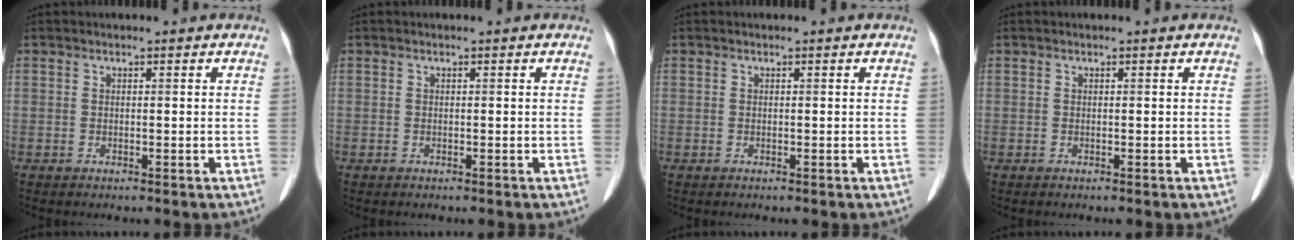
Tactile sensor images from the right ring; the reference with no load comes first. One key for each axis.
{"total": 0.0}
{"total": 0.0}
{"total": 0.0}